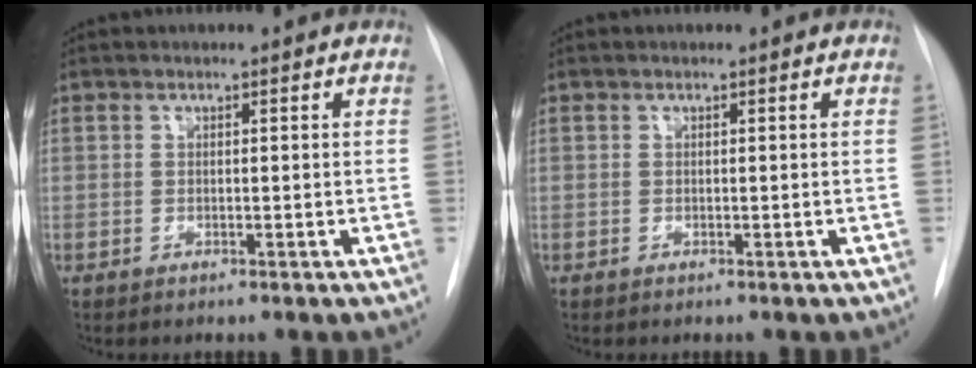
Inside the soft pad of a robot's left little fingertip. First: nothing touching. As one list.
[{"total": 0.0}]